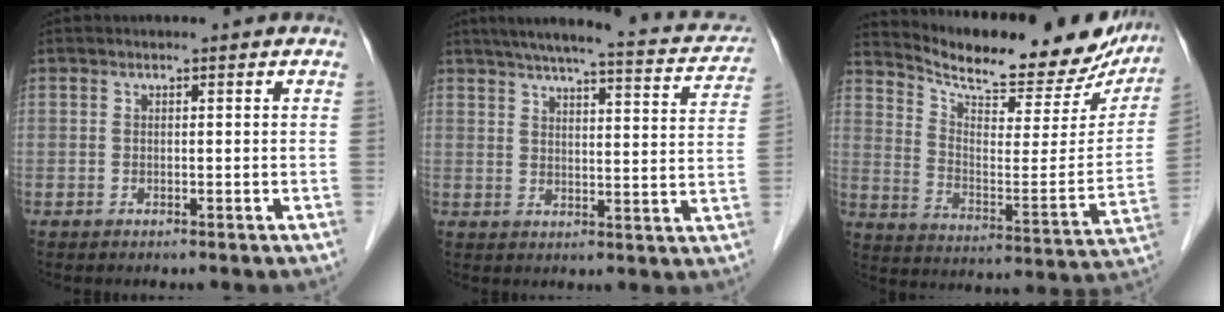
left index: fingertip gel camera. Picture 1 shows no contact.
{"total": 20.6, "force": [17.6, 3.6, 10.1], "torque": [-0.141, 0.014, 0.209]}
{"total": 24.2, "force": [21.8, 6.0, 8.7], "torque": [-0.134, -0.038, 0.293]}